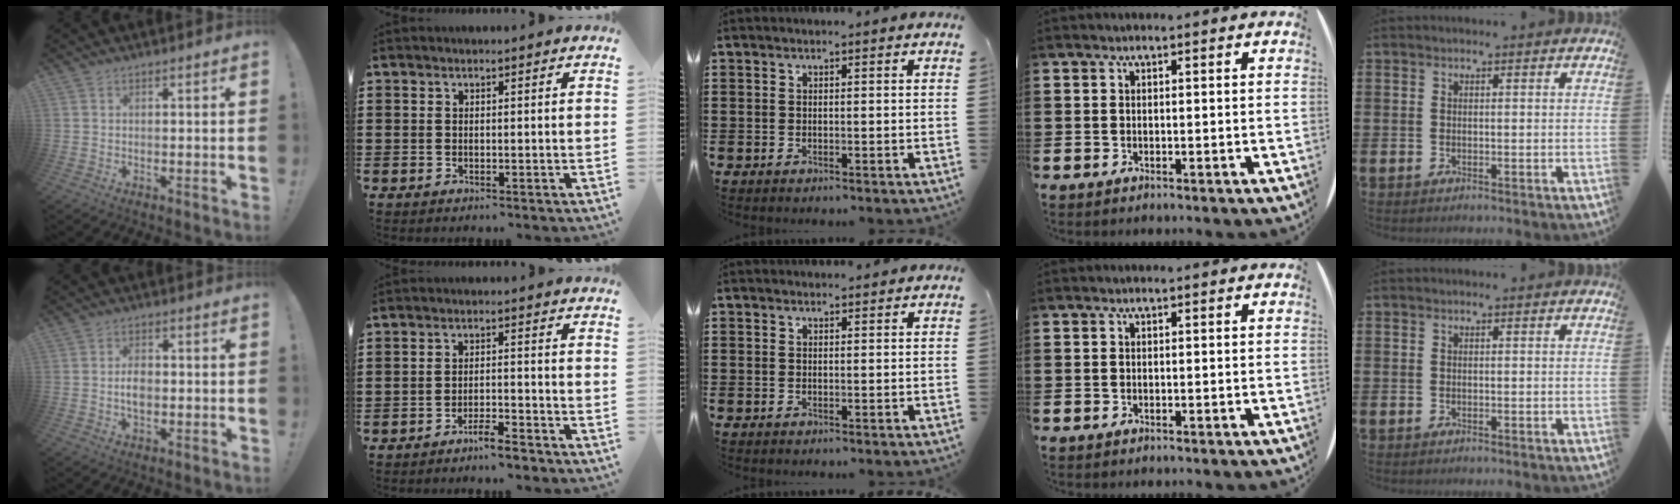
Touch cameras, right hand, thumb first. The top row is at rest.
{"thumb": {"total": 4.1, "force": [-0.6, 2.5, 3.2], "torque": [-0.048, 0.000, -0.016]}, "index": {"total": 3.4, "force": [-3.1, 0.2, 1.4], "torque": [-0.026, 0.005, -0.059]}, "middle": {"total": 0.9, "force": [0.8, 0.3, 0.0], "torque": [0.006, -0.002, 0.015]}}